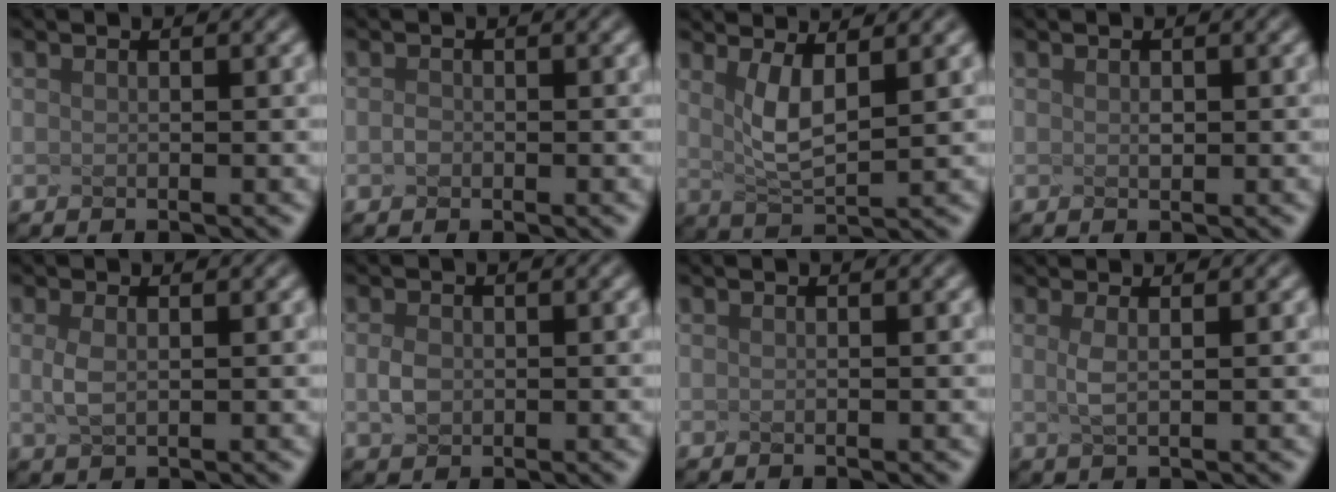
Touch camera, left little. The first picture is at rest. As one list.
[{"total": 1.9, "force": [-1.3, -1.0, -1.0], "torque": [-0.019, -0.003, 0.019]}, {"total": 2.1, "force": [0.2, -0.3, 2.1], "torque": [-0.074, -0.012, 0.048]}, {"total": 1.4, "force": [-0.8, -0.9, -0.7], "torque": [-0.016, -0.010, 0.025]}, {"total": 1.0, "force": [-0.8, -0.6, 0.1], "torque": [-0.032, -0.006, 0.026]}, {"total": 1.3, "force": [-1.2, -0.3, -0.4], "torque": [-0.034, -0.007, 0.024]}, {"total": 0.0}, {"total": 0.8, "force": [-0.4, -0.6, 0.4], "torque": [-0.039, -0.006, 0.021]}]